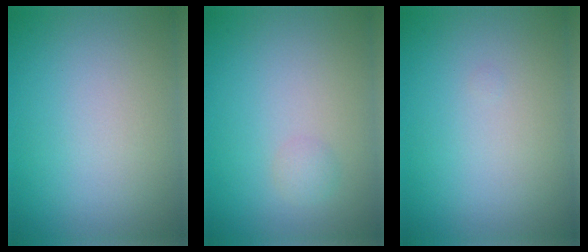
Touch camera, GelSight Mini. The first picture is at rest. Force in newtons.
{"total": 1.0, "press": 1.0, "slide": 0.0}
{"total": 0.0}